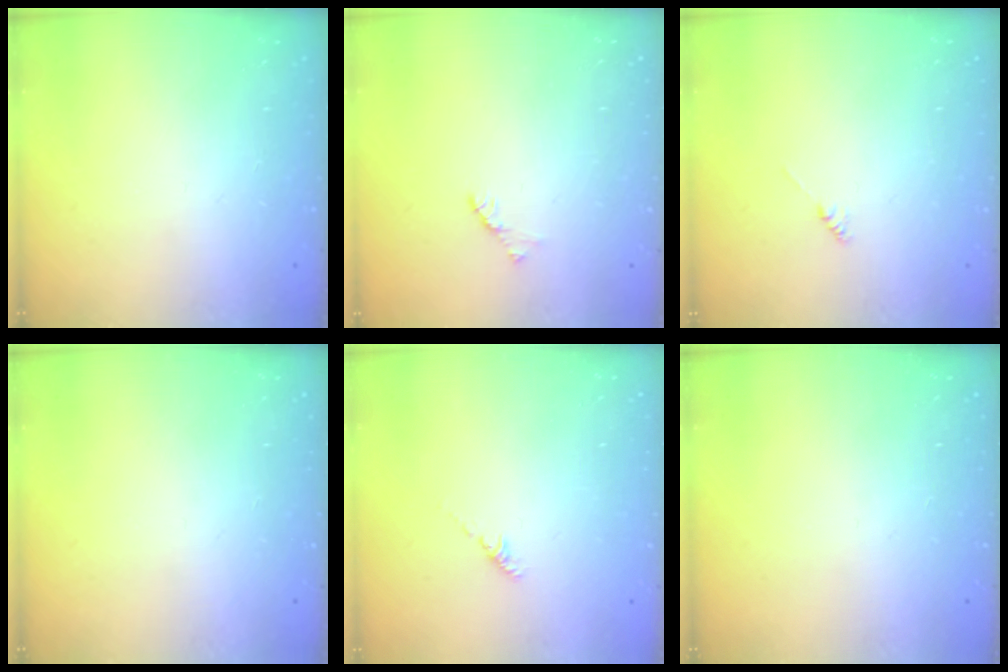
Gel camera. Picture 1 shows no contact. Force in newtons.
{"total": 1.7, "press": 1.6, "slide": 0.4}
{"total": 0.0}
{"total": 0.0}
{"total": 1.2, "press": 1.1, "slide": 0.5}
{"total": 0.0}